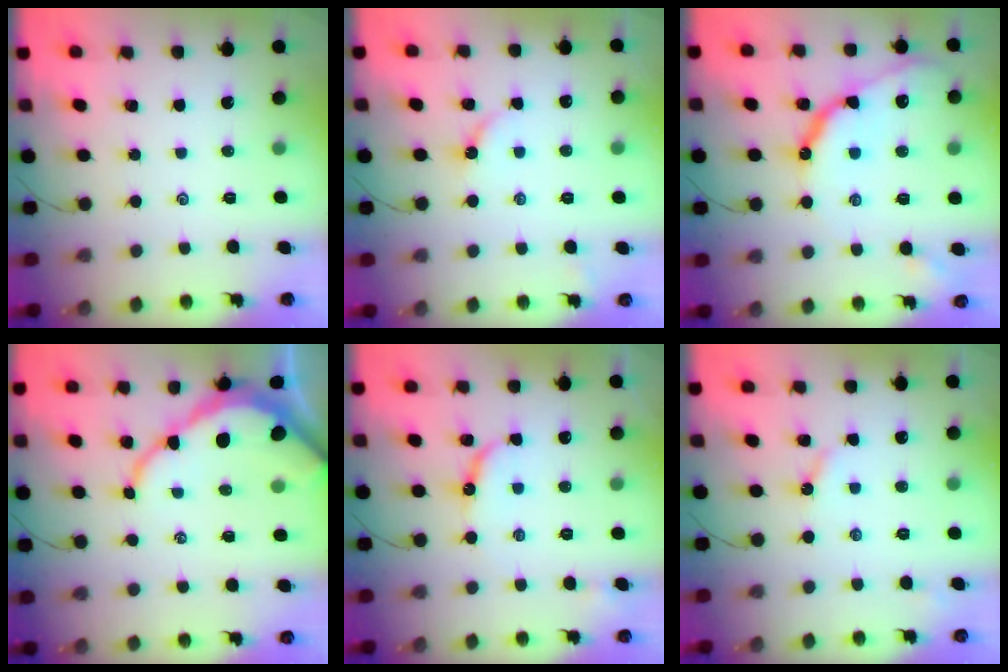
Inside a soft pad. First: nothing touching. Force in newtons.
{"total": 3.8, "press": 3.8, "slide": 0.5}
{"total": 14.3, "press": 14.2, "slide": 1.0}
{"total": 10.5, "press": 10.4, "slide": 1.1}
{"total": 8.1, "press": 8.1, "slide": 0.6}
{"total": 3.7, "press": 3.7, "slide": 0.5}